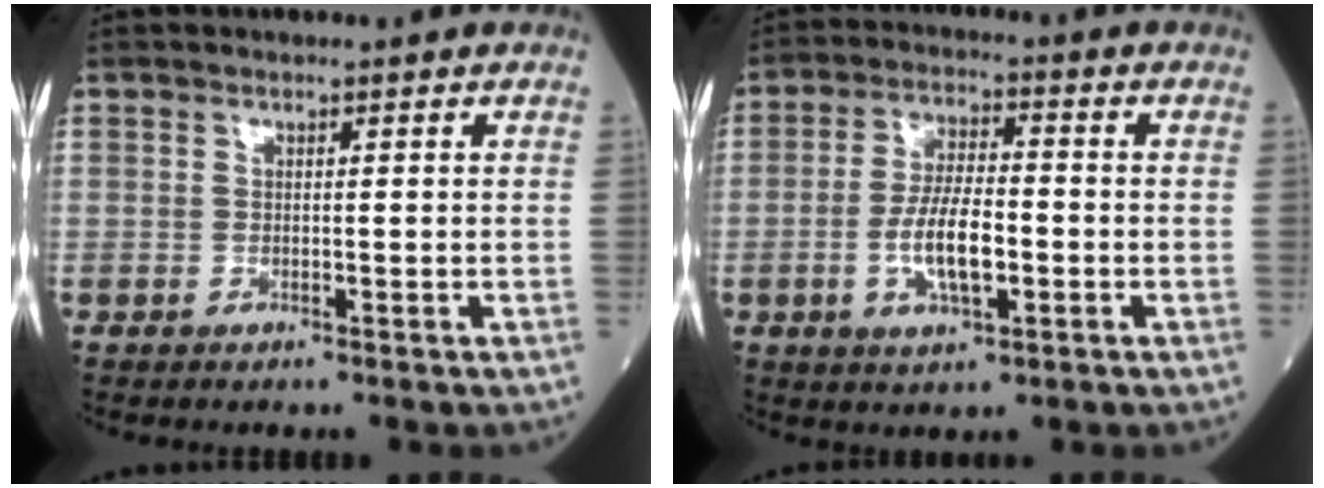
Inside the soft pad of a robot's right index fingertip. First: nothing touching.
{"total": 8.4, "force": [-2.0, 2.7, 7.7], "torque": [-0.155, 0.003, -0.036]}